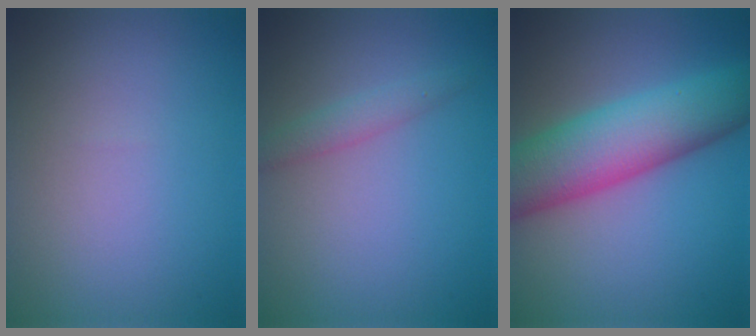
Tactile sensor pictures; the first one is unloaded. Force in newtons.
{"total": 1.6, "press": 1.6, "slide": 0.1}
{"total": 9.7, "press": 9.7, "slide": 0.3}